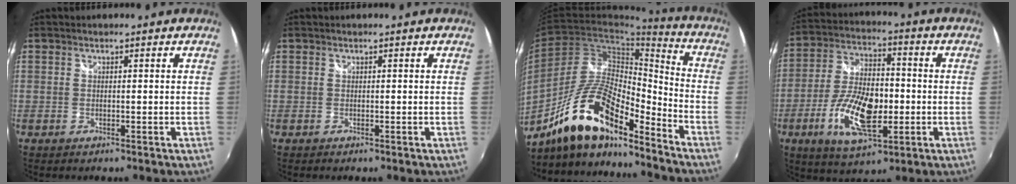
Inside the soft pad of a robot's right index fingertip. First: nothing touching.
{"total": 0.0}
{"total": 17.9, "force": [-12.2, 5.2, 11.9], "torque": [-0.223, 0.004, -0.231]}
{"total": 15.3, "force": [-4.3, 7.0, 12.9], "torque": [-0.260, -0.007, -0.077]}